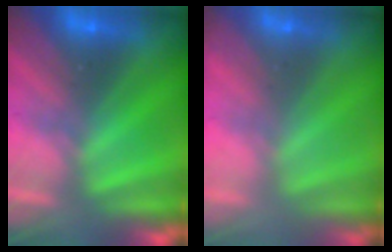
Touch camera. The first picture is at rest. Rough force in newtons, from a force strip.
{"total": 2.1}